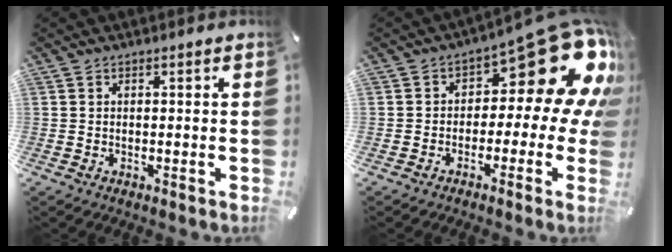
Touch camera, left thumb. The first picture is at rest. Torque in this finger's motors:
{"motor_torque": [0.81, 0.81, 0.99, 0.44, 0.12]}